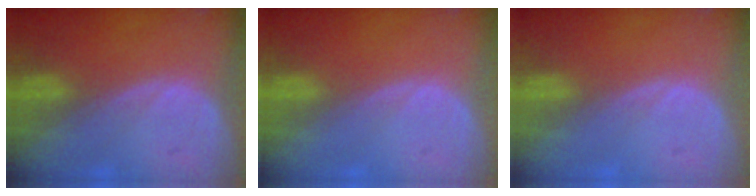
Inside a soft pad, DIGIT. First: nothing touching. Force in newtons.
{"total": 0.0}
{"total": 0.5, "press": 0.0, "slide": 0.5}